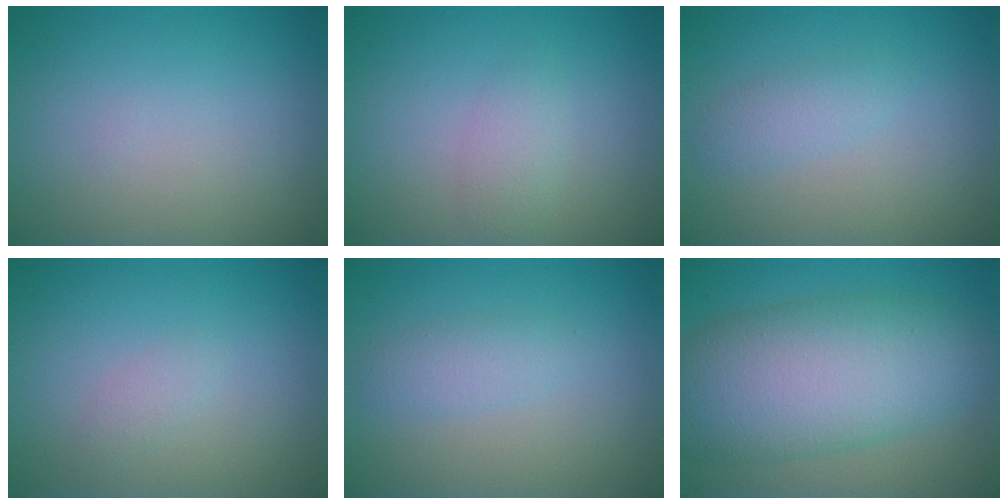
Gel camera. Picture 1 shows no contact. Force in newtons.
{"total": 1.8, "press": 1.8, "slide": 0.1}
{"total": 1.5, "press": 1.5, "slide": 0.1}
{"total": 1.0, "press": 1.0, "slide": 0.1}
{"total": 1.8, "press": 1.8, "slide": 0.0}
{"total": 10.1, "press": 10.1, "slide": 0.2}